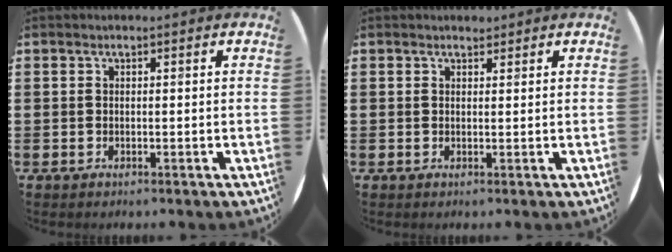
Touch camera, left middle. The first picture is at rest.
{"total": 0.9, "force": [0.9, 0.2, 0.0], "torque": [0.000, 0.002, 0.017]}